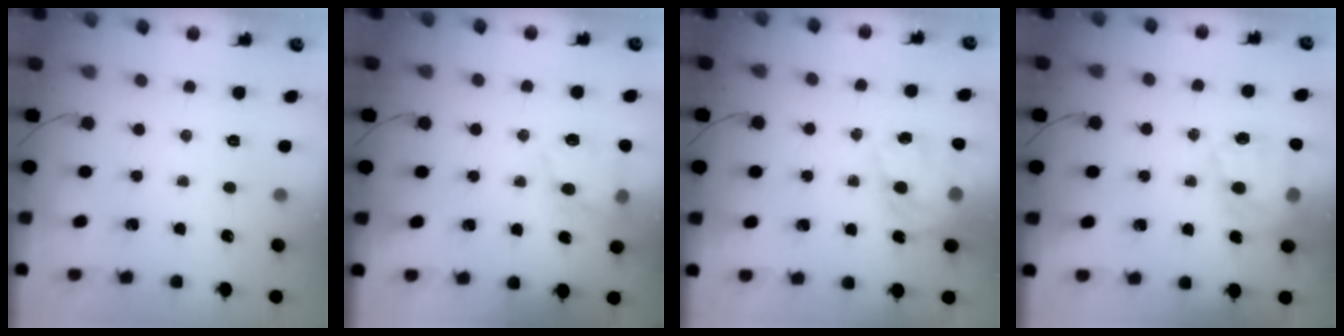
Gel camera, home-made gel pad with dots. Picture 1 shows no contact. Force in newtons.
{"total": 11.7, "press": 11.6, "slide": 1.2}
{"total": 16.4, "press": 16.0, "slide": 3.7}
{"total": 18.1, "press": 17.7, "slide": 3.9}